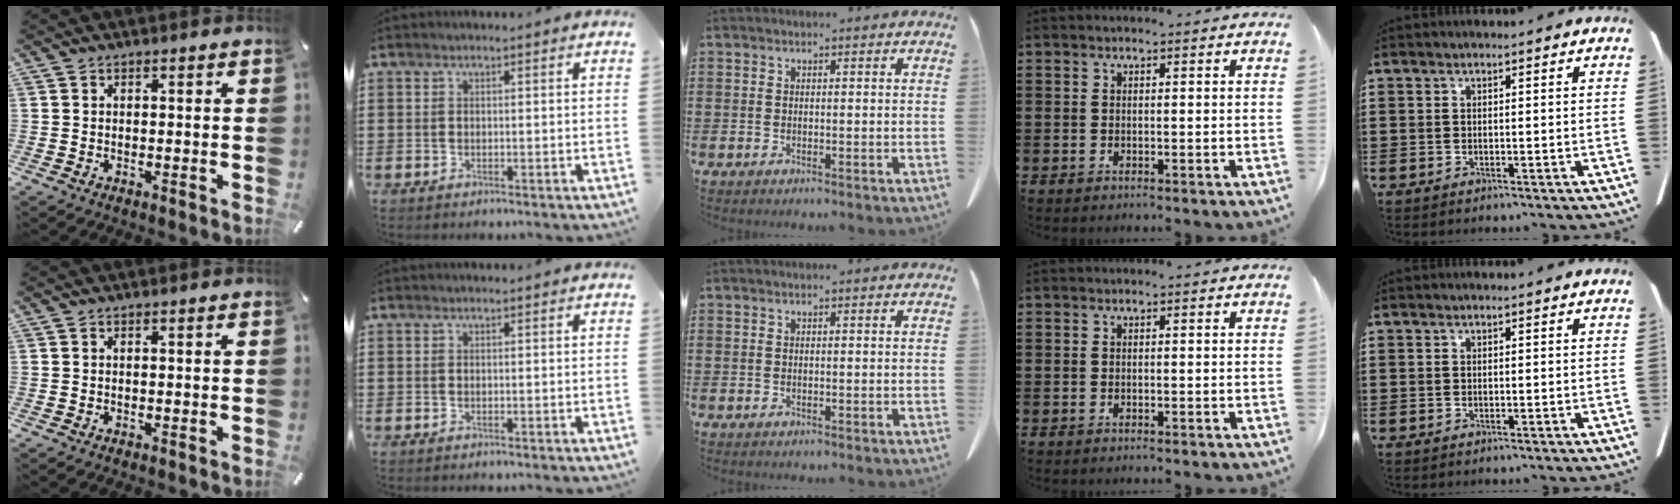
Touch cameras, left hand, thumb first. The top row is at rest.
{}